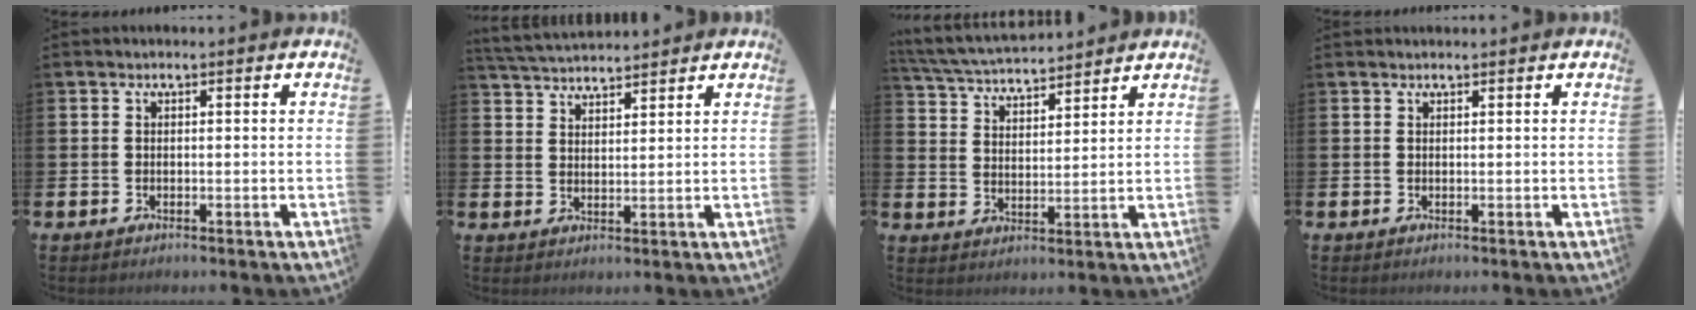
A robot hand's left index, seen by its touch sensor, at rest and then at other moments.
{"total": 3.9, "force": [3.9, 0.5, 0.1], "torque": [-0.017, -0.018, 0.071]}
{"total": 5.2, "force": [5.1, 0.7, 0.7], "torque": [-0.037, -0.033, 0.089]}
{"total": 0.5, "force": [0.5, 0.0, 0.0], "torque": [0.009, -0.004, 0.009]}